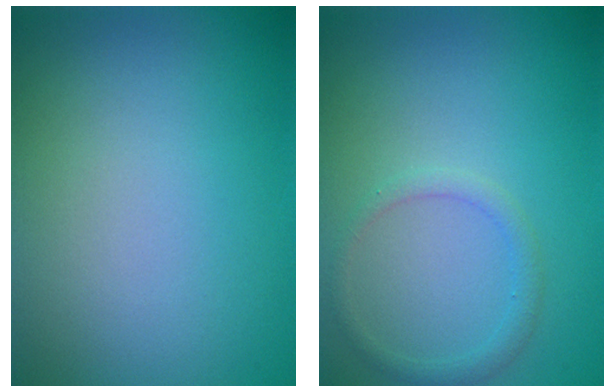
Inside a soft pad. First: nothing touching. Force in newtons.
{"total": 1.4, "press": 1.4, "slide": 0.1}